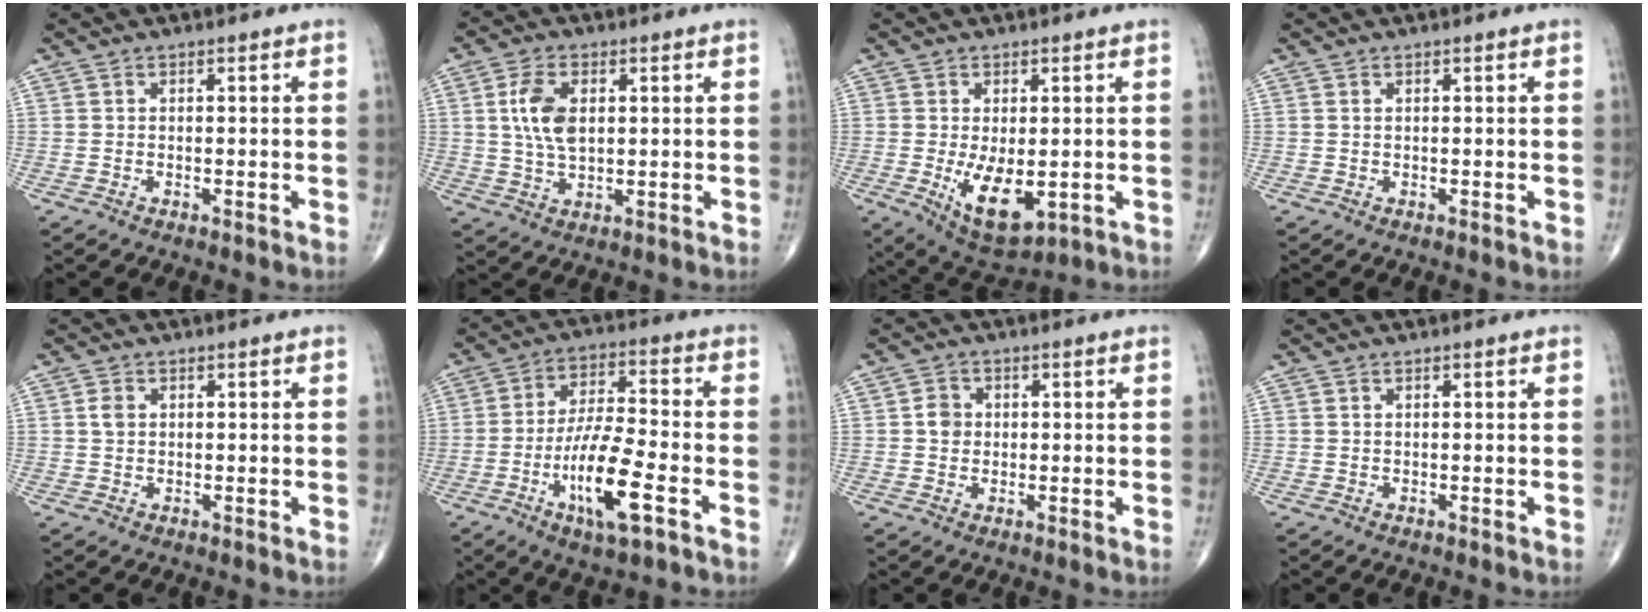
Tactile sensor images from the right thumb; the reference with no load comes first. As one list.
[{"total": 7.9, "force": [1.6, 4.4, 6.4], "torque": [-0.124, -0.003, 0.033]}, {"total": 9.6, "force": [-1.7, 4.7, 8.2], "torque": [-0.126, -0.021, -0.012]}, {"total": 0.0}, {"total": 1.4, "force": [0.4, 1.0, 0.9], "torque": [-0.017, 0.002, 0.008]}, {"total": 13.6, "force": [-5.4, 3.5, 12.0], "torque": [-0.226, 0.020, -0.096]}, {"total": 3.1, "force": [0.2, 2.8, 1.4], "torque": [-0.012, 0.004, -0.002]}, {"total": 0.0}]